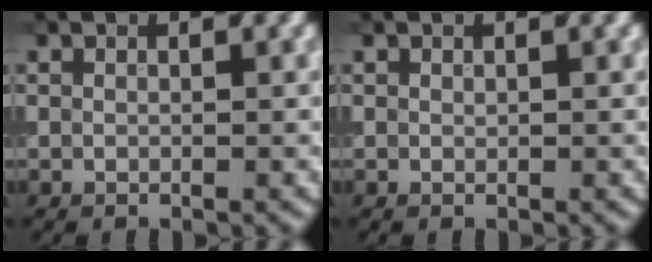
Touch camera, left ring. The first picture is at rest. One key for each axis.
{"total": 0.0}